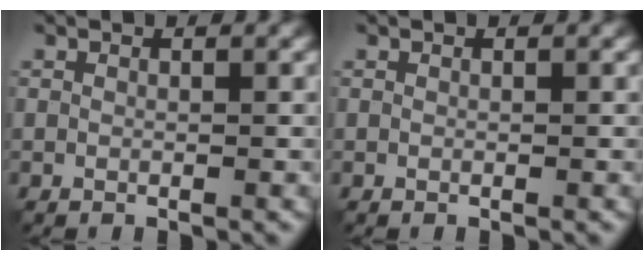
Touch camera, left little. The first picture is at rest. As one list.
[{"total": 0.0}]